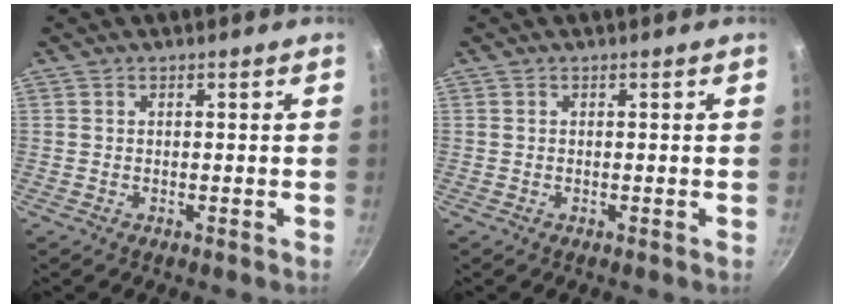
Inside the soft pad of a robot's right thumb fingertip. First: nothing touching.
{"total": 0.0}